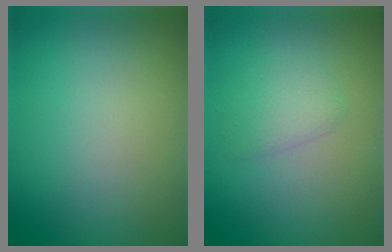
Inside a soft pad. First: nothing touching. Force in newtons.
{"total": 1.8, "press": 1.8, "slide": 0.1}